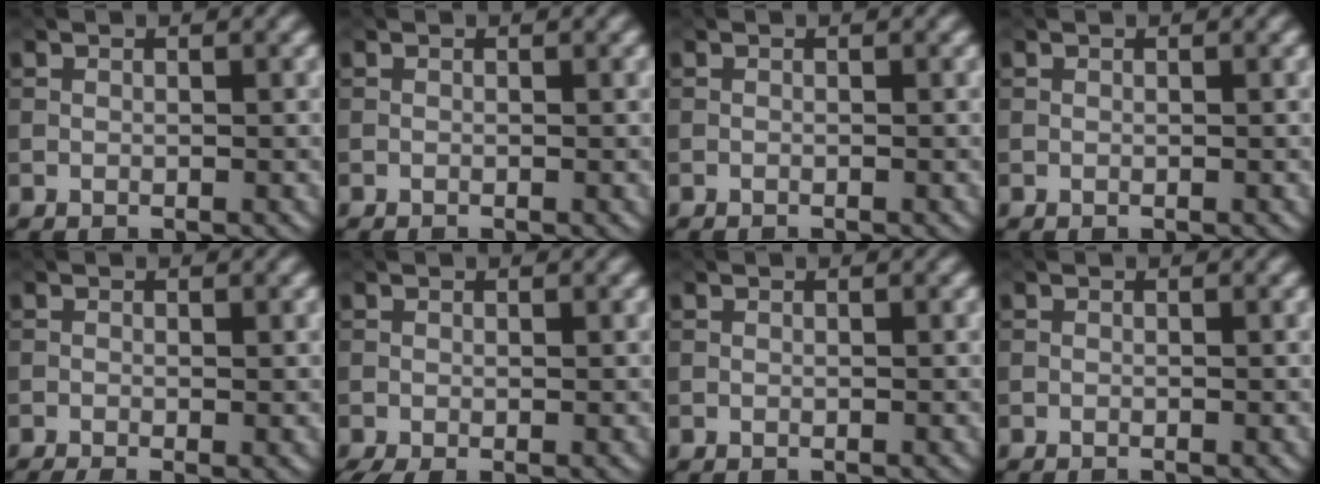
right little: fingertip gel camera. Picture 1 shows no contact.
{"total": 0.5, "force": [-0.5, -0.1, 0.2], "torque": [-0.005, -0.004, -0.011]}
{"total": 0.8, "force": [-0.8, -0.2, 0.2], "torque": [-0.004, -0.008, -0.016]}
{"total": 0.0}
{"total": 2.3, "force": [-1.1, 0.7, 1.9], "torque": [-0.040, -0.007, -0.025]}
{"total": 2.5, "force": [-1.3, 1.0, 1.9], "torque": [-0.049, -0.005, -0.023]}
{"total": 0.0}
{"total": 0.8, "force": [-0.7, -0.1, 0.4], "torque": [-0.008, -0.007, -0.015]}